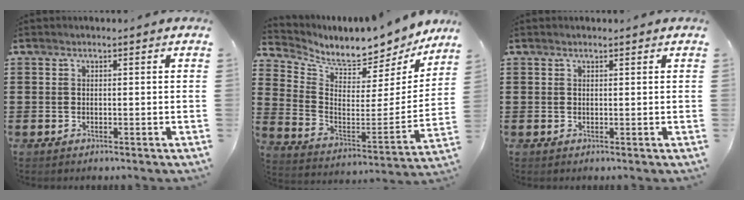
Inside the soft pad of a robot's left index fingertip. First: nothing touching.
{"total": 6.6, "force": [6.3, 0.9, 1.7], "torque": [-0.055, -0.070, 0.102]}
{"total": 0.5, "force": [0.4, 0.1, 0.3], "torque": [-0.006, 0.001, 0.008]}